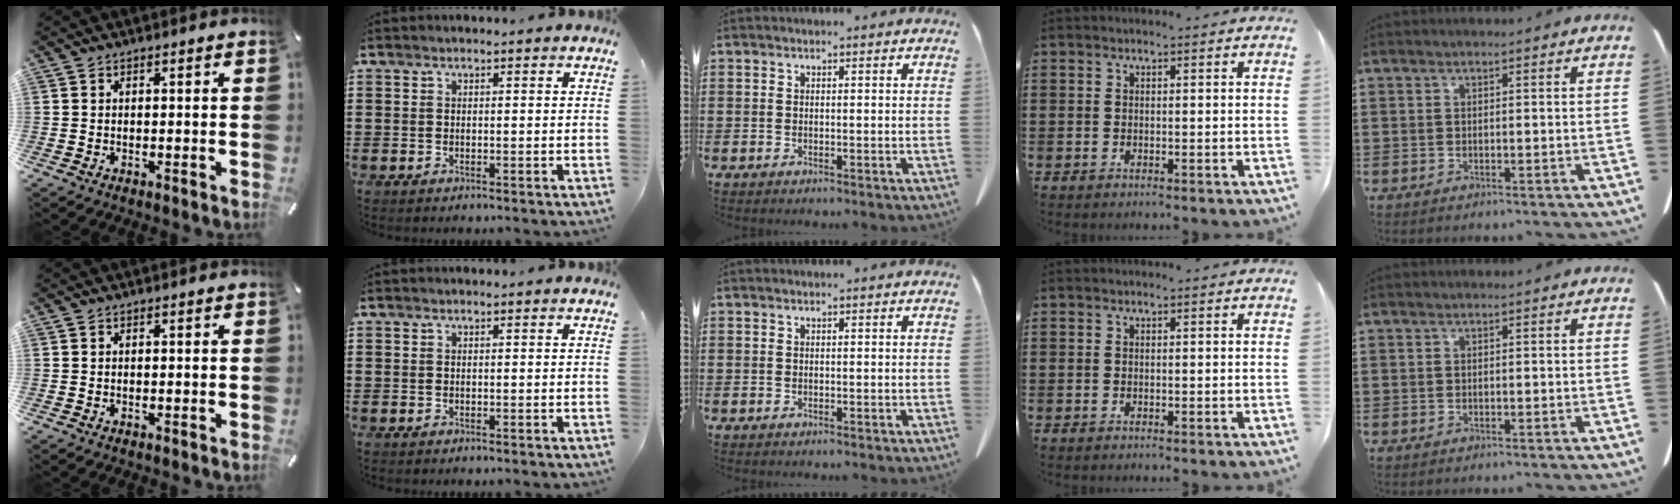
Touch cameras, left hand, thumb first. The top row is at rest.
{}